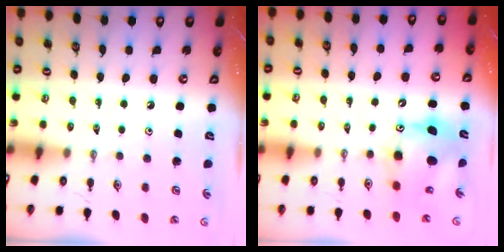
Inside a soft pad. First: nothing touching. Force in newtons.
{"total": 9.7, "press": 9.6, "slide": 0.5}